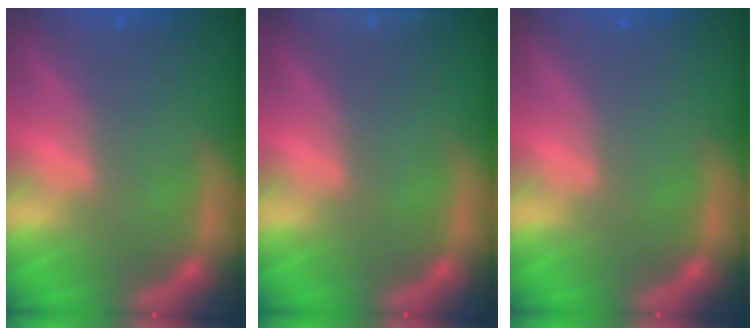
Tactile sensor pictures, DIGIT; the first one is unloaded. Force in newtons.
{"total": 1.9}
{"total": 0.0}